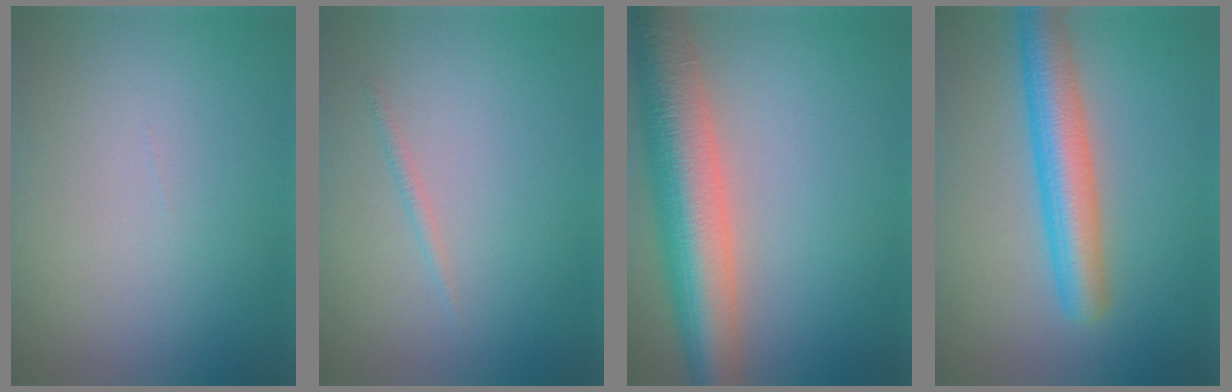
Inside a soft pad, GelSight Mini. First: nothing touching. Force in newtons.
{"total": 0.7, "press": 0.7, "slide": 0.1}
{"total": 9.6, "press": 9.6, "slide": 0.4}
{"total": 5.6, "press": 5.6, "slide": 0.1}